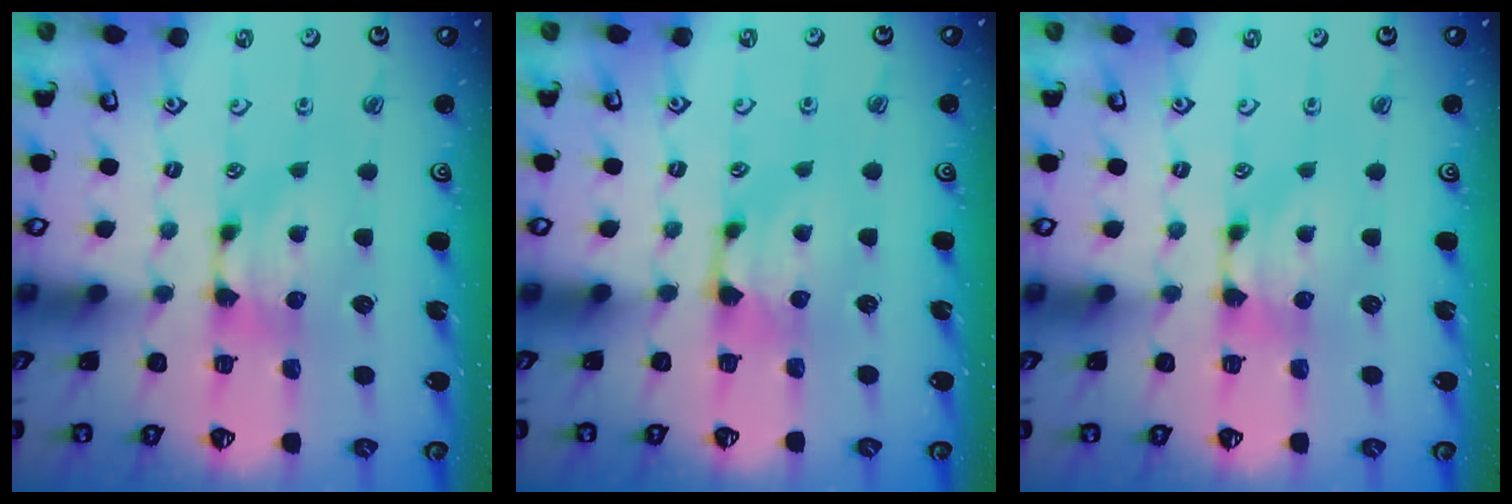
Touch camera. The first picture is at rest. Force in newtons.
{"total": 0.9, "press": 0.6, "slide": 0.7}
{"total": 0.0}